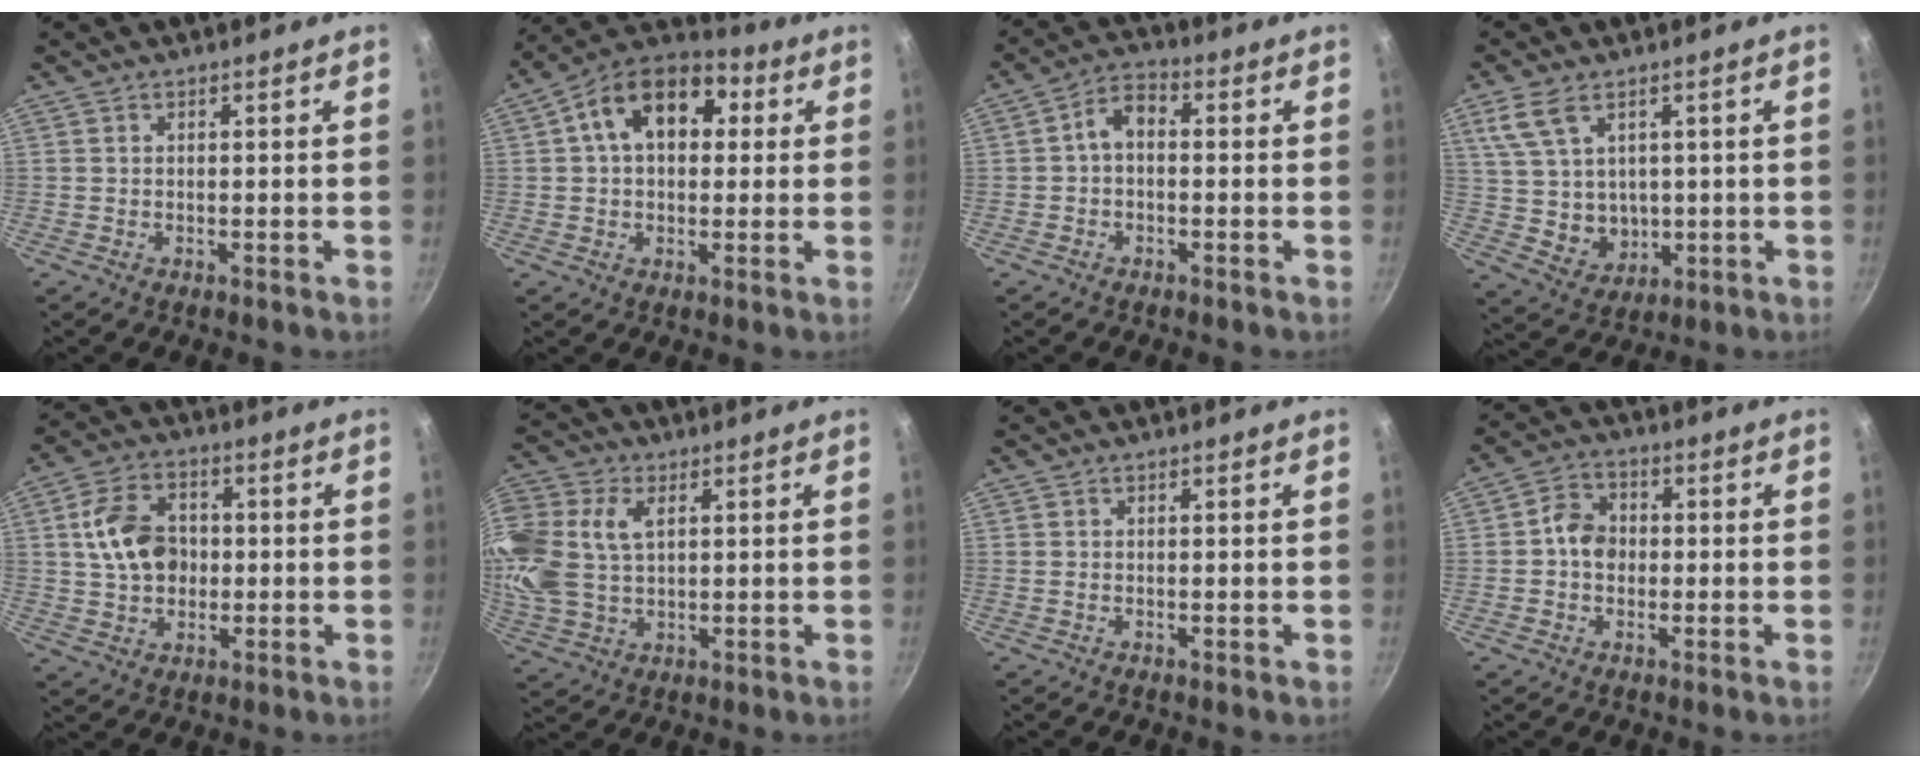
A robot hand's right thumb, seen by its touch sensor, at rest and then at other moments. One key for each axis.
{"total": 15.6, "fx": 3.7, "fy": 10.5, "fz": 10.9, "tx": -0.144, "ty": 0.026, "tz": 0.037}
{"total": 5.0, "fx": -0.3, "fy": 3.3, "fz": 3.8, "tx": -0.064, "ty": 0.021, "tz": -0.015}
{"total": 9.7, "fx": 3.6, "fy": 6.9, "fz": 5.8, "tx": -0.096, "ty": -0.016, "tz": 0.090}
{"total": 11.5, "fx": 0.9, "fy": 8.6, "fz": 7.6, "tx": -0.114, "ty": 0.016, "tz": 0.010}
{"total": 18.8, "fx": 5.2, "fy": 13.1, "fz": 12.5, "tx": -0.301, "ty": 0.017, "tz": 0.098}
{"total": 0.0}
{"total": 5.9, "fx": -0.2, "fy": 4.9, "fz": 3.3, "tx": -0.030, "ty": 0.016, "tz": -0.015}